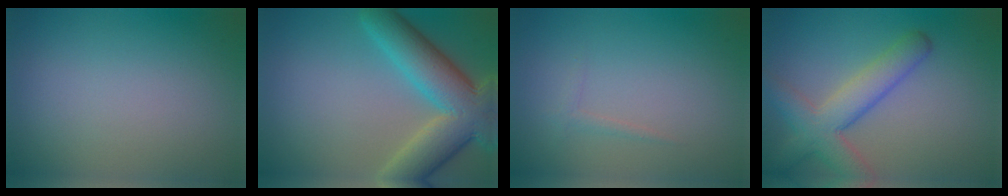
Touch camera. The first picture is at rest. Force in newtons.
{"total": 9.2, "press": 9.2, "slide": 0.4}
{"total": 0.6, "press": 0.6, "slide": 0.1}
{"total": 5.5, "press": 5.4, "slide": 0.3}